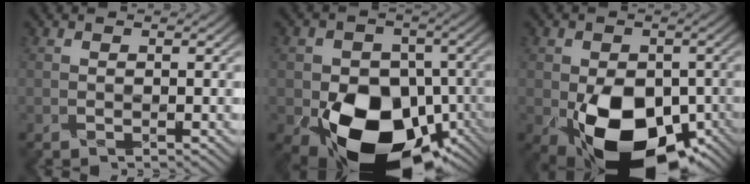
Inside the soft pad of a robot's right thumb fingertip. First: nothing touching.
{"total": 14.1, "force": [-5.7, 10.3, 7.8], "torque": [-0.115, -0.042, -0.089]}
{"total": 11.8, "force": [-4.7, 7.5, 7.8], "torque": [-0.123, -0.030, -0.065]}